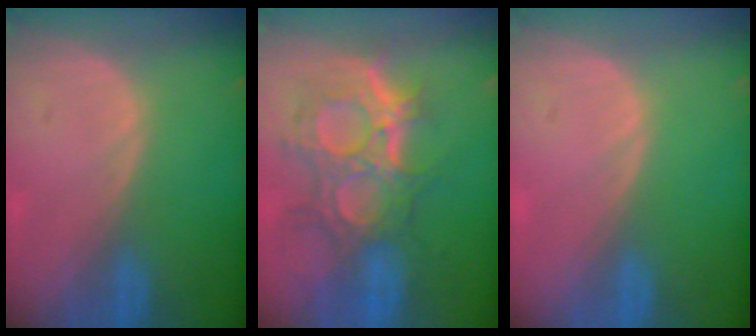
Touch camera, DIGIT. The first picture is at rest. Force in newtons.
{"total": 11.3, "press": 10.4, "slide": 4.5}
{"total": 0.0}